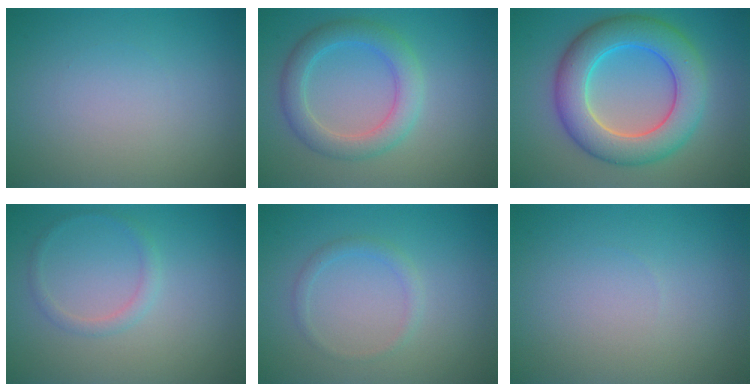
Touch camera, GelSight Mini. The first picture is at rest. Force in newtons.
{"total": 3.9, "press": 3.9, "slide": 0.1}
{"total": 8.2, "press": 8.2, "slide": 0.3}
{"total": 1.3, "press": 1.3, "slide": 0.0}
{"total": 1.2, "press": 1.2, "slide": 0.0}
{"total": 0.0}